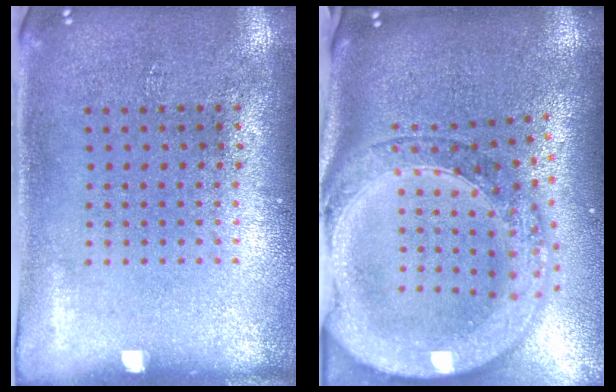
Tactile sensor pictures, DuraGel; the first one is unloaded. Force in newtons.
{"total": 3.8, "press": 3.0, "slide": 2.3}